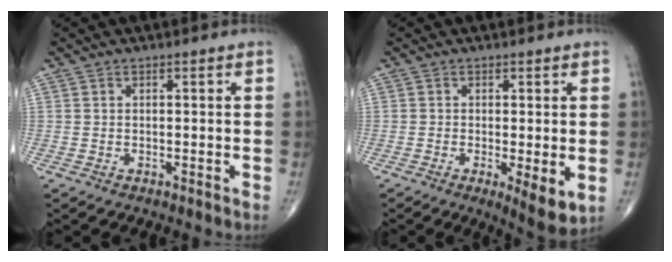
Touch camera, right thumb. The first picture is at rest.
{"total": 6.1, "force": [-1.3, 1.7, 5.7], "torque": [-0.088, -0.020, -0.022]}